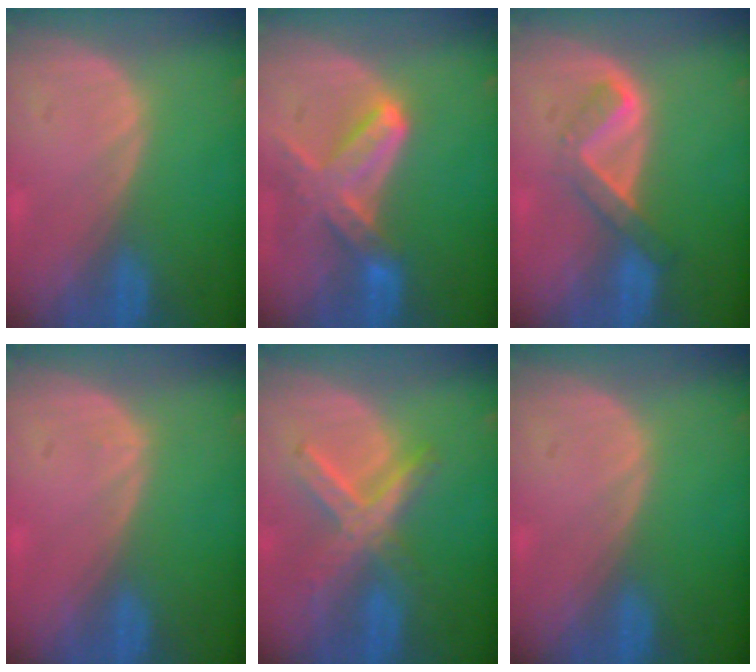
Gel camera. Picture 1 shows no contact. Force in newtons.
{"total": 7.6, "press": 6.9, "slide": 3.4}
{"total": 5.3, "press": 4.6, "slide": 2.6}
{"total": 0.5, "press": 0.2, "slide": 0.5}
{"total": 7.4, "press": 6.4, "slide": 3.7}
{"total": 0.0}